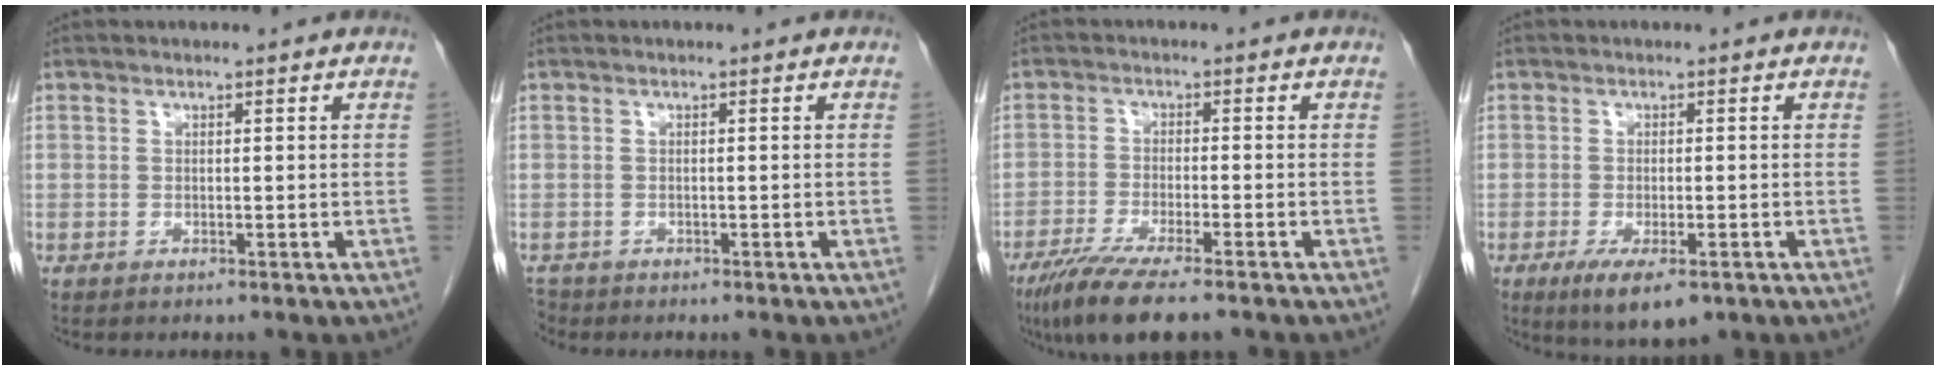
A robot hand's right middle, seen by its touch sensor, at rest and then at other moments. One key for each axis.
{"total": 1.8, "fx": -1.6, "fy": 0.9, "fz": 0.0, "tx": -0.007, "ty": -0.002, "tz": -0.027}
{"total": 9.5, "fx": -7.1, "fy": 1.0, "fz": 6.2, "tx": -0.103, "ty": -0.023, "tz": -0.118}
{"total": 6.8, "fx": -4.0, "fy": 2.2, "fz": 5.1, "tx": -0.081, "ty": -0.014, "tz": -0.058}